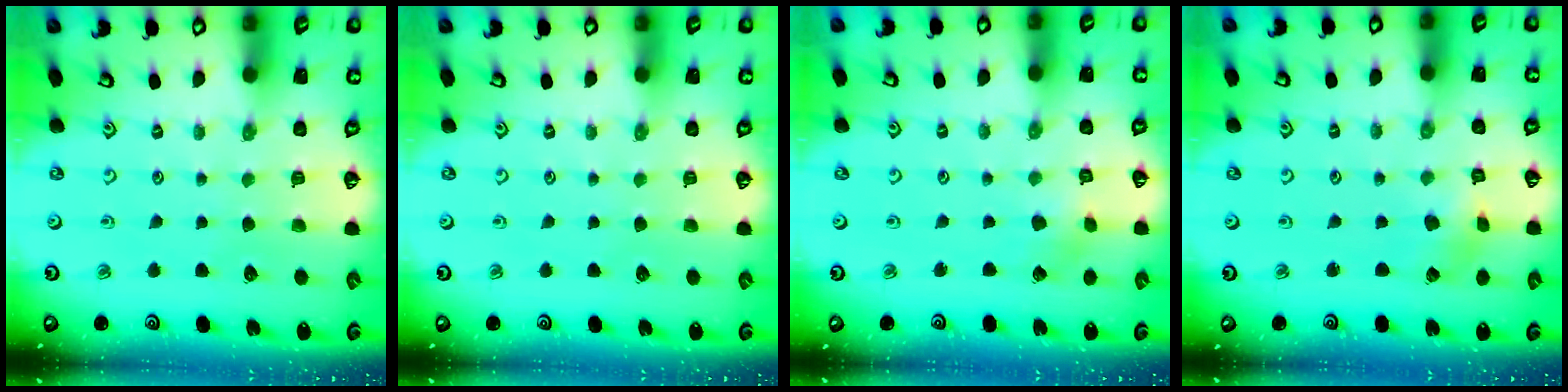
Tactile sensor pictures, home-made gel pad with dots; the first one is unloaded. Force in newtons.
{"total": 0.0}
{"total": 2.1, "press": 2.1, "slide": 0.1}
{"total": 1.4, "press": 1.3, "slide": 0.3}